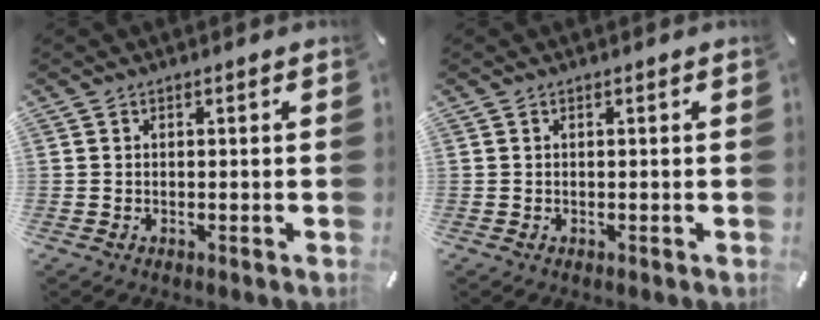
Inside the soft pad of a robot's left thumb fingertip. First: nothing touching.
{"total": 0.0}